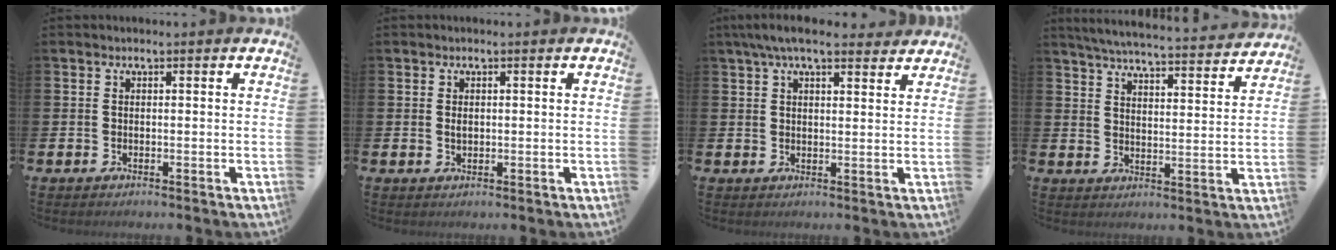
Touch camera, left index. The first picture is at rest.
{"total": 0.9, "force": [0.2, 0.5, 0.7], "torque": [-0.001, -0.001, 0.000]}
{"total": 5.5, "force": [4.7, 1.3, 2.6], "torque": [-0.061, -0.010, 0.085]}
{"total": 5.9, "force": [5.7, 0.1, 1.4], "torque": [-0.046, -0.045, 0.097]}